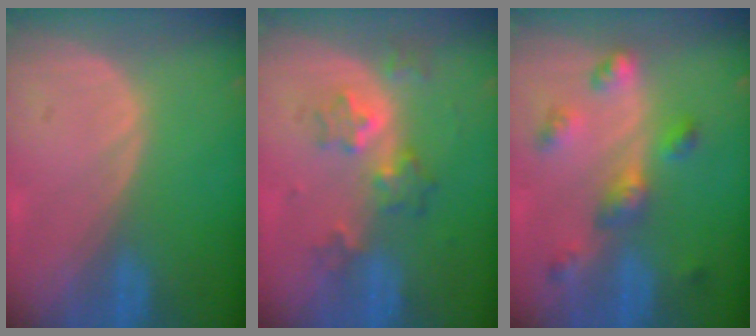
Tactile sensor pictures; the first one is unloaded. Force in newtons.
{"total": 6.3, "press": 5.5, "slide": 3.1}
{"total": 6.3, "press": 5.7, "slide": 2.7}